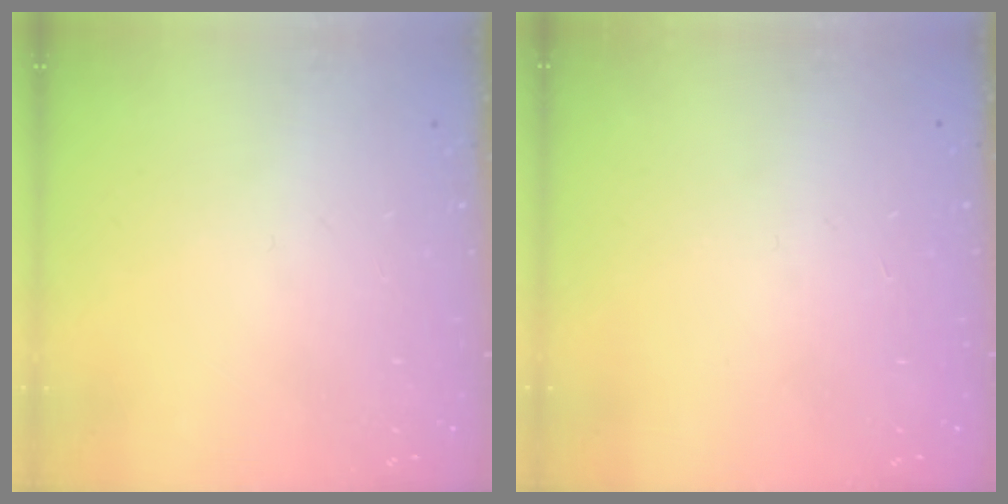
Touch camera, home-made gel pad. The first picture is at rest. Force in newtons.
{"total": 1.6, "press": 1.6, "slide": 0.1}